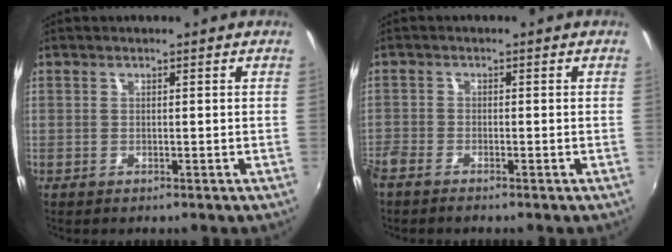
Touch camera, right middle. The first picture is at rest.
{"total": 3.4, "force": [-2.9, 1.0, 1.4], "torque": [-0.041, -0.013, -0.060]}